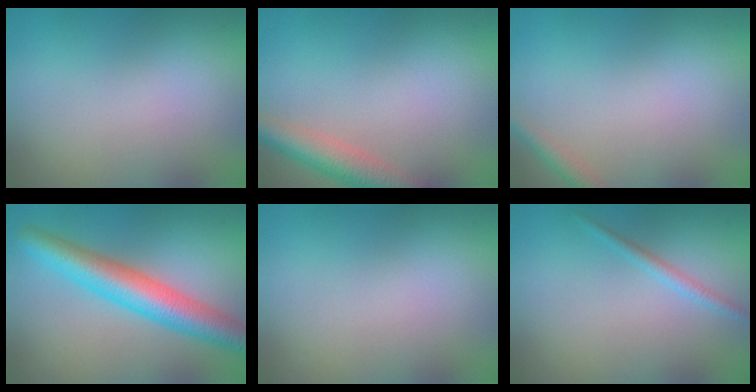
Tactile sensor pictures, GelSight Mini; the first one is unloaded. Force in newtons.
{"total": 3.6, "press": 3.6, "slide": 0.3}
{"total": 1.3, "press": 1.3, "slide": 0.1}
{"total": 6.0, "press": 6.0, "slide": 0.1}
{"total": 0.0}
{"total": 1.0, "press": 1.0, "slide": 0.1}